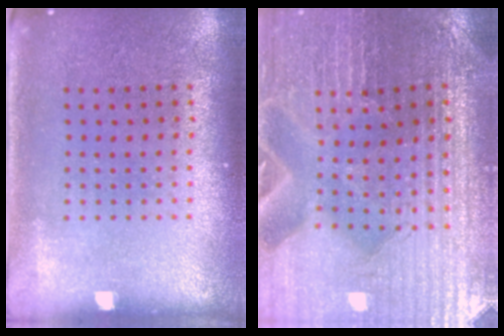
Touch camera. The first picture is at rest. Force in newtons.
{"total": 3.5, "press": 3.5, "slide": 0.3}